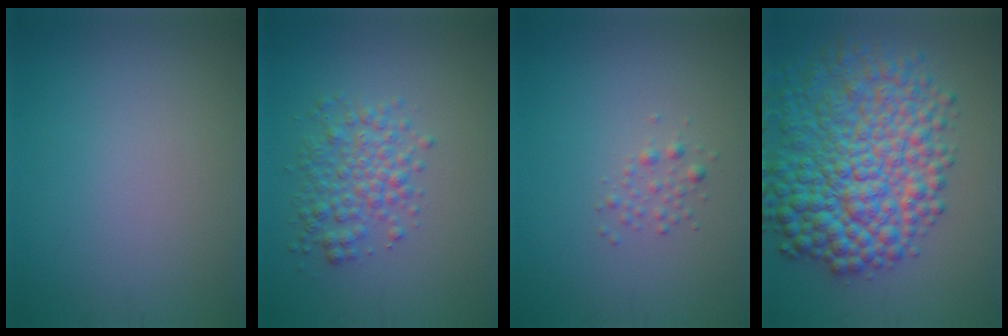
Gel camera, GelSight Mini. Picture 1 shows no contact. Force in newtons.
{"total": 3.4, "press": 3.4, "slide": 0.0}
{"total": 1.1, "press": 1.1, "slide": 0.0}
{"total": 10.9, "press": 10.9, "slide": 0.2}